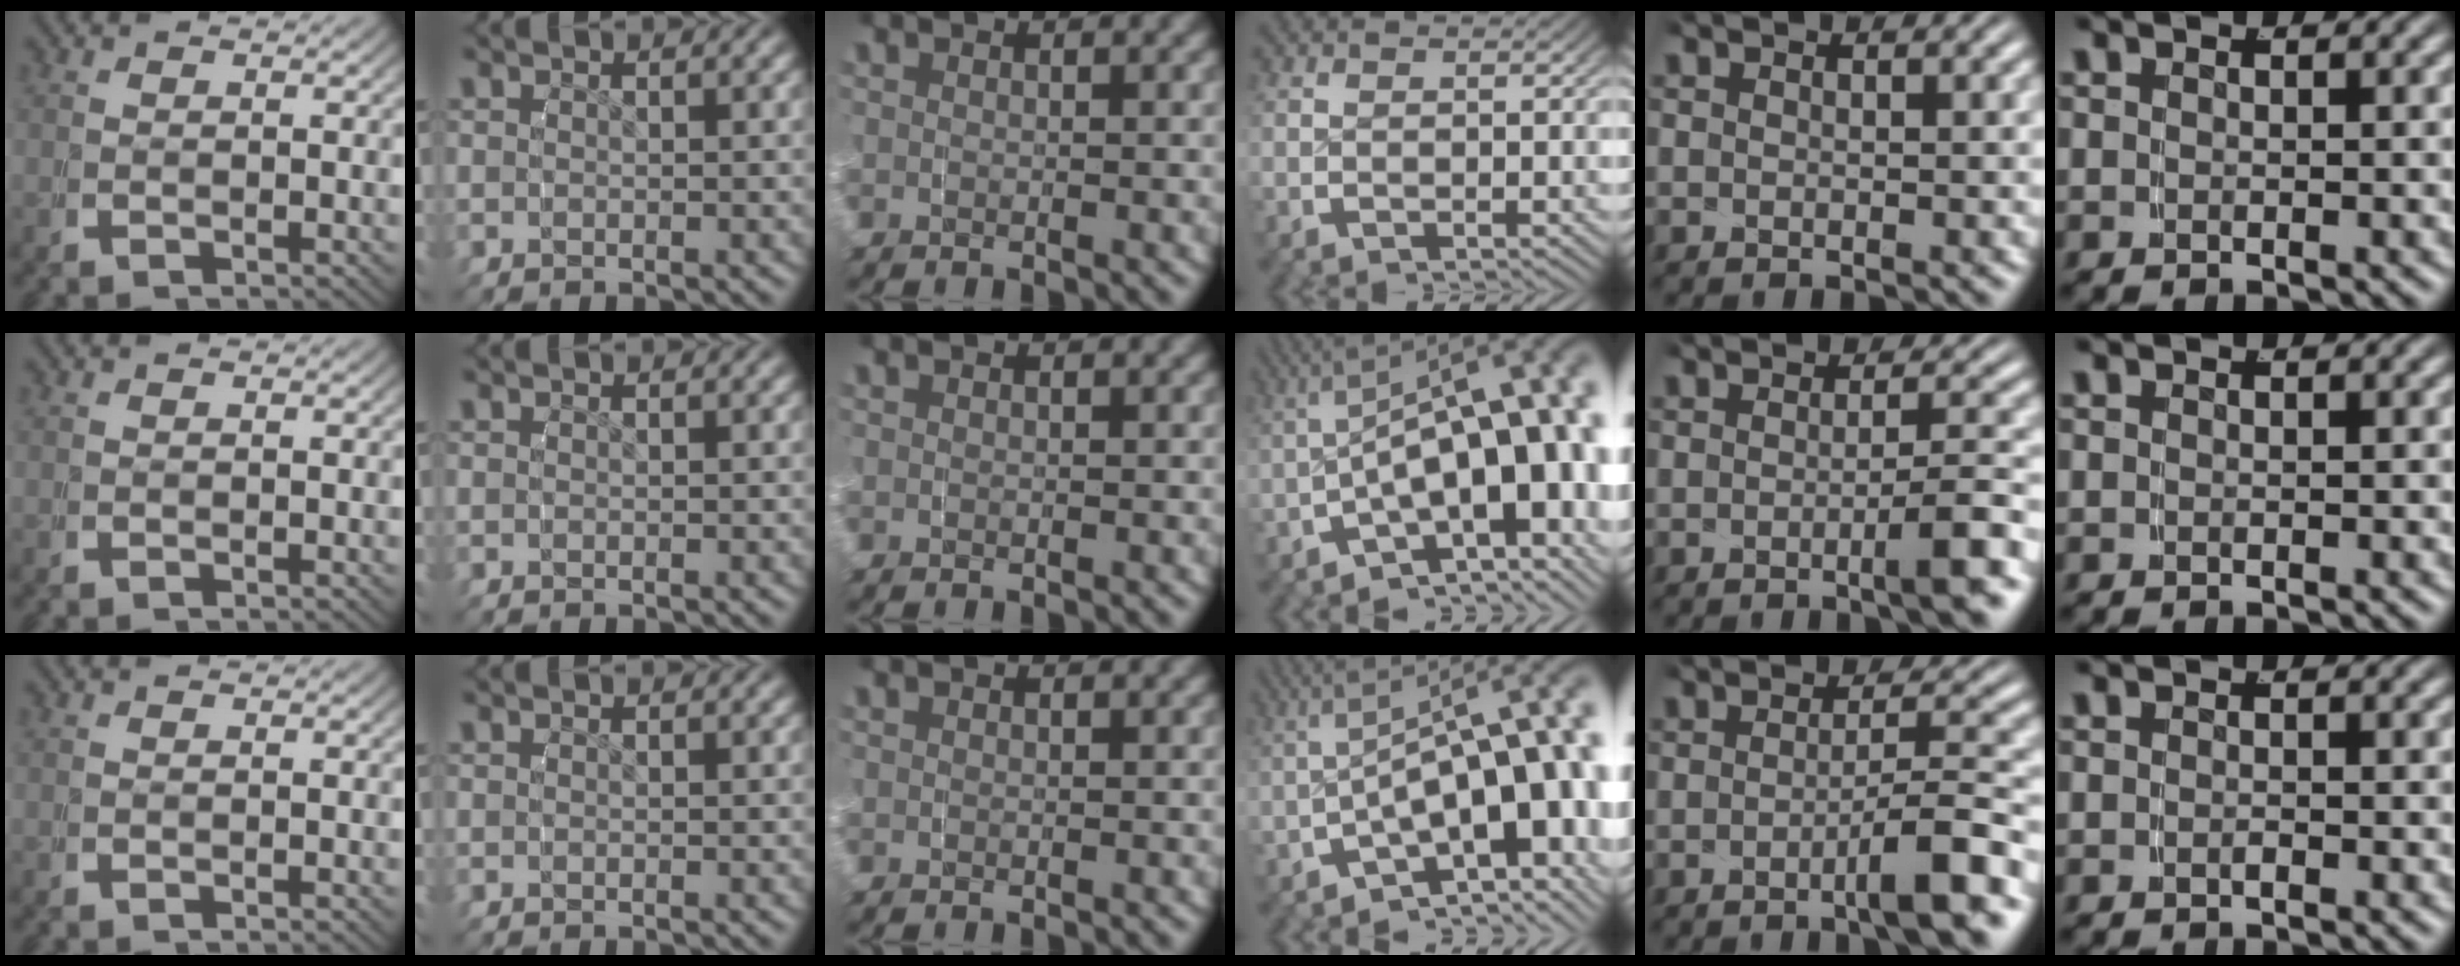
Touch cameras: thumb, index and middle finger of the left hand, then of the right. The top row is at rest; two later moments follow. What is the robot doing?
{"motion": "grasp_and_lifting", "object": "water bottle"}